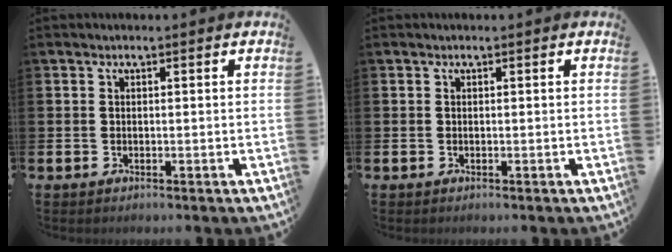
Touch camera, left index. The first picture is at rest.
{"total": 0.0}